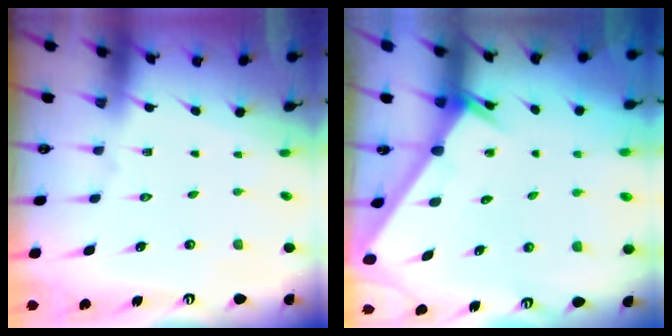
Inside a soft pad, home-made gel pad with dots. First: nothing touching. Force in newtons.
{"total": 2.6, "press": 2.6, "slide": 0.0}